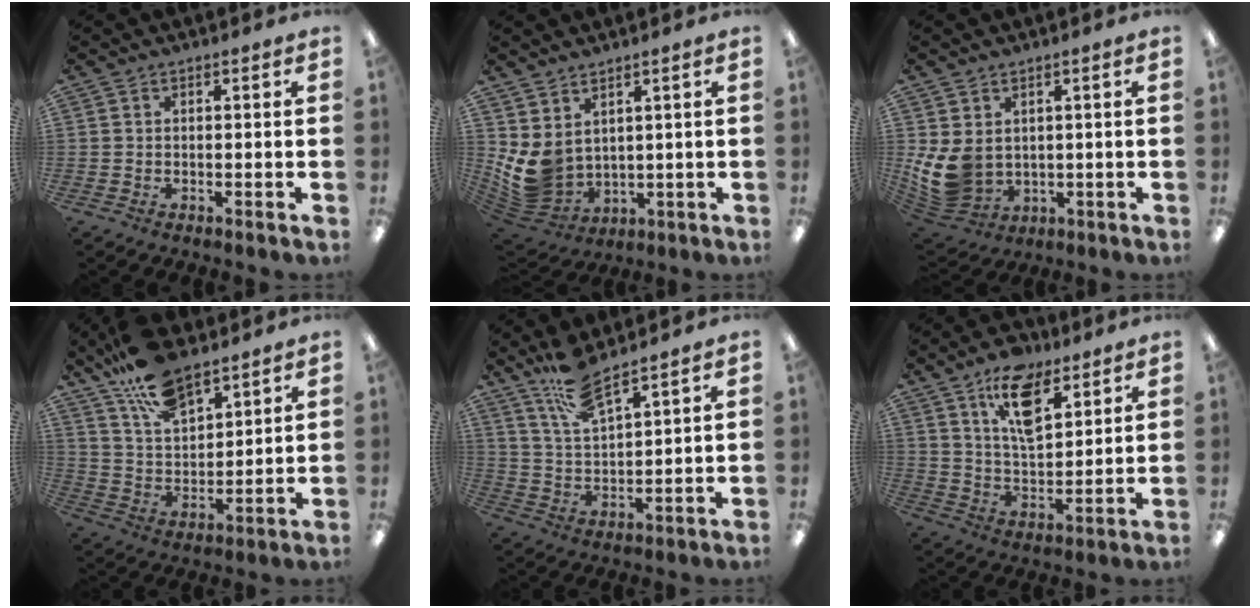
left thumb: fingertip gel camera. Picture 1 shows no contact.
{"total": 8.3, "force": [2.9, 6.1, 4.8], "torque": [-0.121, -0.030, 0.063]}
{"total": 9.5, "force": [1.4, 7.4, 5.8], "torque": [-0.145, -0.014, 0.031]}
{"total": 14.5, "force": [10.7, 6.2, 7.7], "torque": [-0.141, -0.052, 0.195]}
{"total": 10.3, "force": [8.4, 2.5, 5.4], "torque": [-0.119, -0.037, 0.157]}
{"total": 13.0, "force": [8.1, 6.5, 7.9], "torque": [-0.124, -0.031, 0.142]}